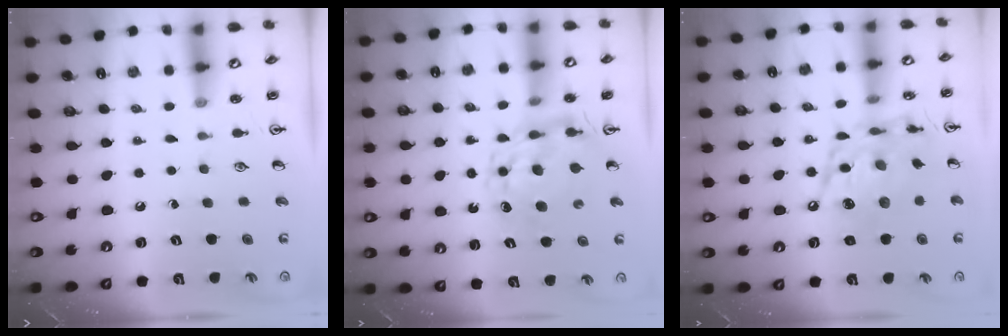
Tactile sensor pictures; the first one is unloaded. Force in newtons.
{"total": 9.5, "press": 9.5, "slide": 1.0}
{"total": 15.5, "press": 15.5, "slide": 1.3}